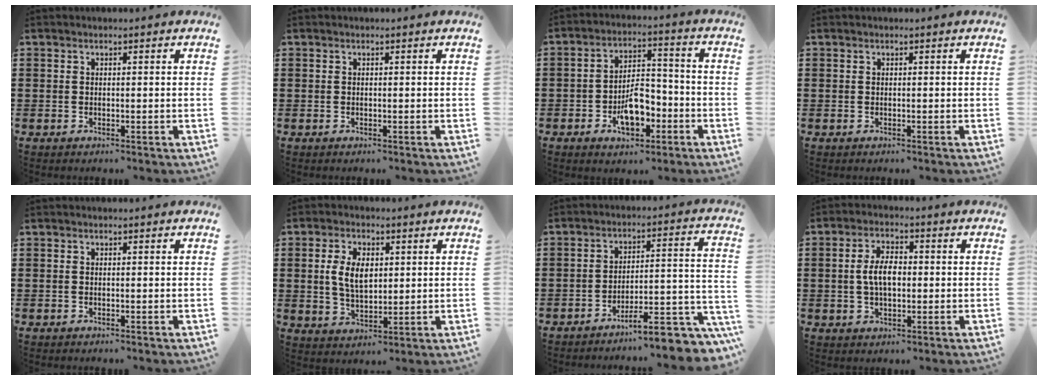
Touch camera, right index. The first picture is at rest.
{"total": 0.0}
{"total": 7.6, "force": [-3.3, 4.1, 5.5], "torque": [-0.086, 0.009, -0.058]}
{"total": 0.0}
{"total": 0.0}
{"total": 6.1, "force": [1.0, 3.6, 4.9], "torque": [-0.103, 0.009, 0.011]}
{"total": 8.6, "force": [-7.0, 1.4, 4.8], "torque": [-0.066, 0.005, -0.130]}
{"total": 5.5, "force": [-0.1, 2.8, 4.7], "torque": [-0.105, 0.004, -0.008]}